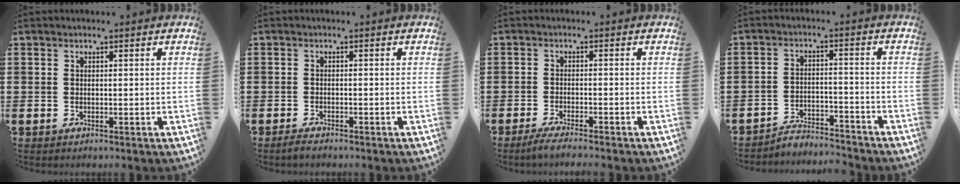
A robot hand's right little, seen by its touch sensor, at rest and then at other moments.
{"total": 1.1, "force": [-0.8, 0.3, 0.6], "torque": [-0.013, -0.002, -0.017]}
{"total": 2.1, "force": [-1.7, 0.0, 1.2], "torque": [-0.018, 0.001, -0.032]}
{"total": 3.7, "force": [-3.7, 0.3, 0.1], "torque": [-0.007, 0.005, -0.080]}